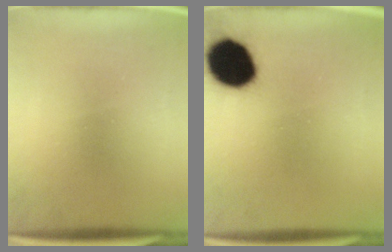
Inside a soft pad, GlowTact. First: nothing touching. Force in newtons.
{"total": 15.5}